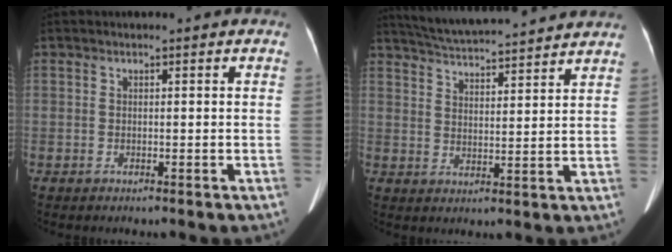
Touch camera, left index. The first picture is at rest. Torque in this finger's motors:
{"motor_torque": [0.03, -0.73, 0.00, 0.00]}